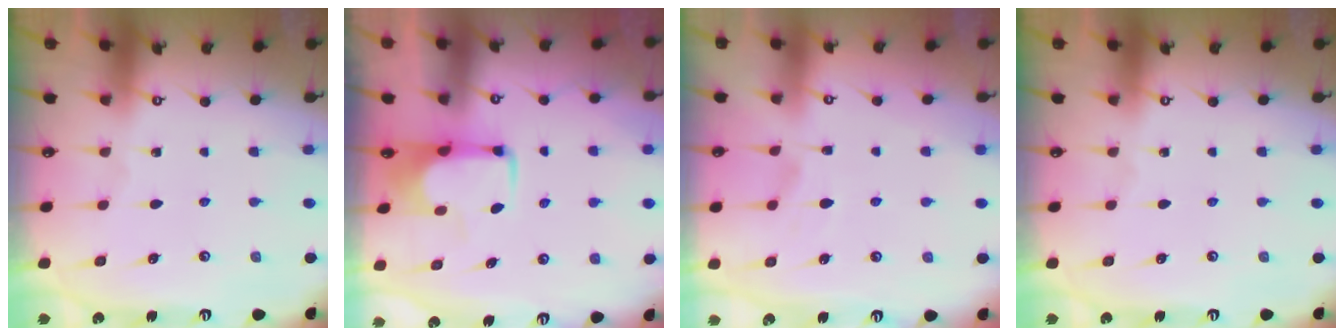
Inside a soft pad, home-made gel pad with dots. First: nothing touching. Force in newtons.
{"total": 1.6, "press": 1.6, "slide": 0.4}
{"total": 2.3, "press": 2.0, "slide": 1.2}
{"total": 0.0}